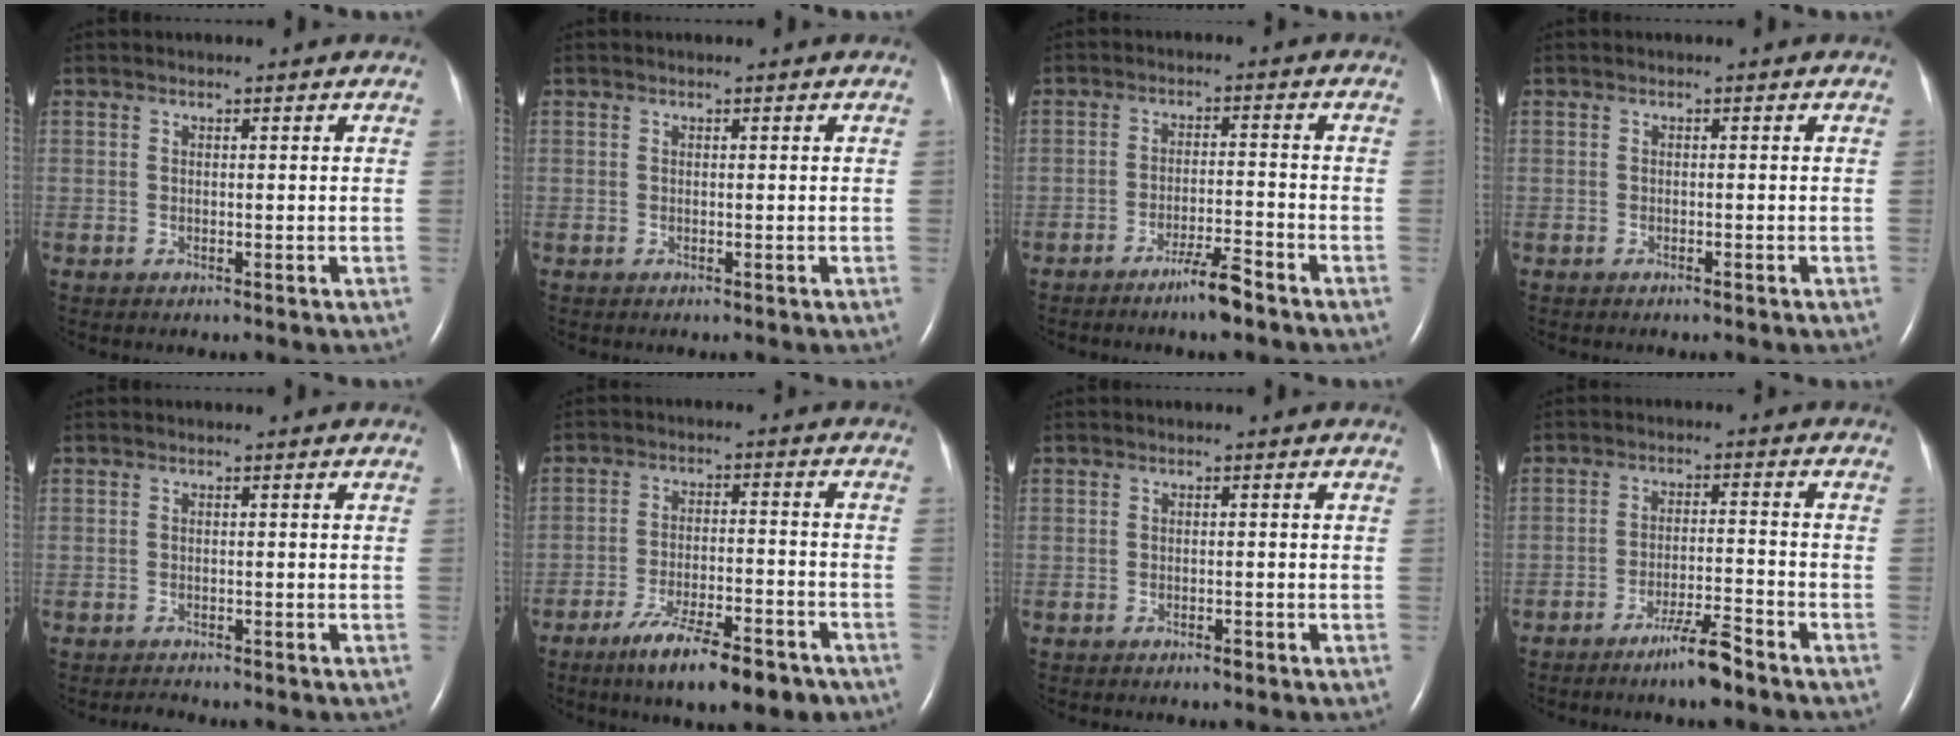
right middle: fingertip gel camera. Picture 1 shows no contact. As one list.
[{"total": 0.0}, {"total": 4.9, "force": [-3.7, 0.0, 3.1], "torque": [-0.059, -0.006, -0.069]}, {"total": 0.5, "force": [-0.4, 0.0, 0.3], "torque": [-0.009, -0.001, -0.006]}, {"total": 0.8, "force": [-0.8, 0.0, 0.0], "torque": [-0.005, -0.005, -0.011]}, {"total": 12.1, "force": [-8.5, 2.7, 8.2], "torque": [-0.131, -0.014, -0.134]}, {"total": 2.2, "force": [-1.6, 0.7, 1.3], "torque": [-0.019, 0.002, -0.024]}, {"total": 5.7, "force": [-4.5, 0.0, 3.6], "torque": [-0.067, -0.009, -0.083]}]